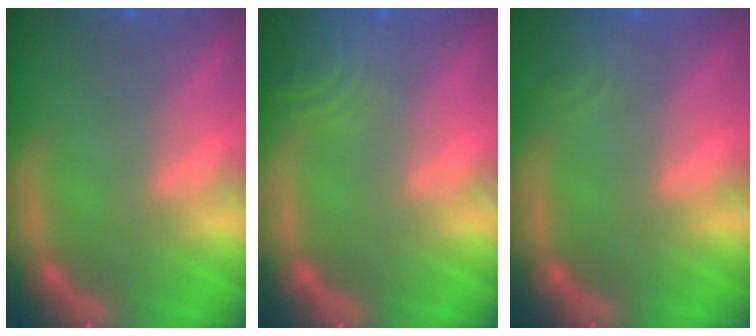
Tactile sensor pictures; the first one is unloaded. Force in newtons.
{"total": 5.6}
{"total": 1.9}